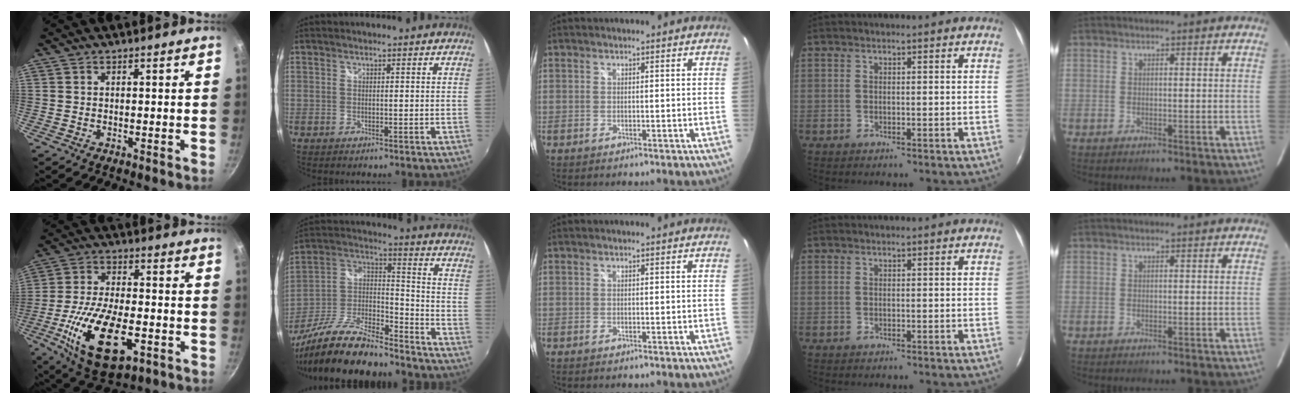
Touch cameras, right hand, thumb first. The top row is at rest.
{"thumb": {"total": 19.0, "force": [-6.3, 9.1, 15.4], "torque": [-0.281, 0.013, -0.108]}, "index": {"total": 21.6, "force": [-16.5, 6.1, 12.5], "torque": [-0.257, -0.012, -0.285]}}